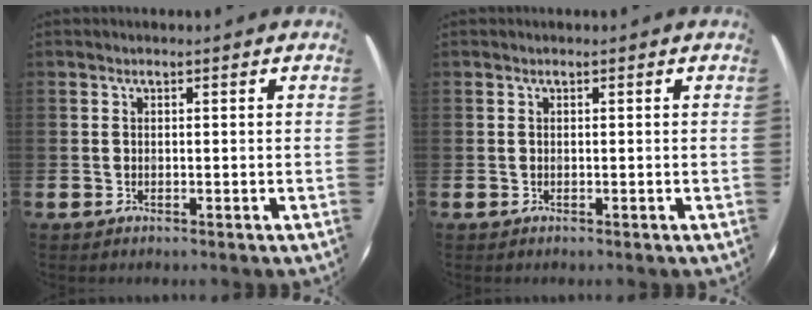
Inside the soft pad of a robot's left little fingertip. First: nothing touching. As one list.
[{"total": 0.0}]